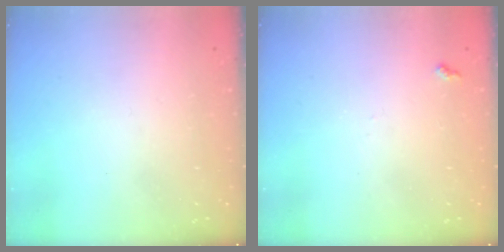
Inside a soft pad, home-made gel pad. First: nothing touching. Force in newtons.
{"total": 5.2, "press": 5.2, "slide": 0.7}